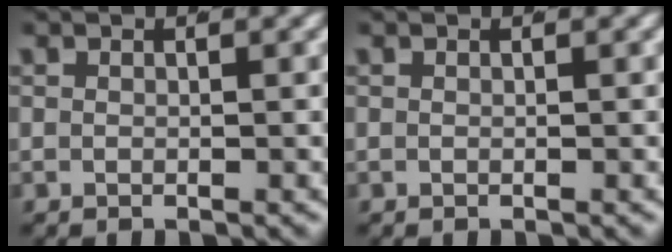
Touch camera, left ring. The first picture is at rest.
{"total": 0.0}